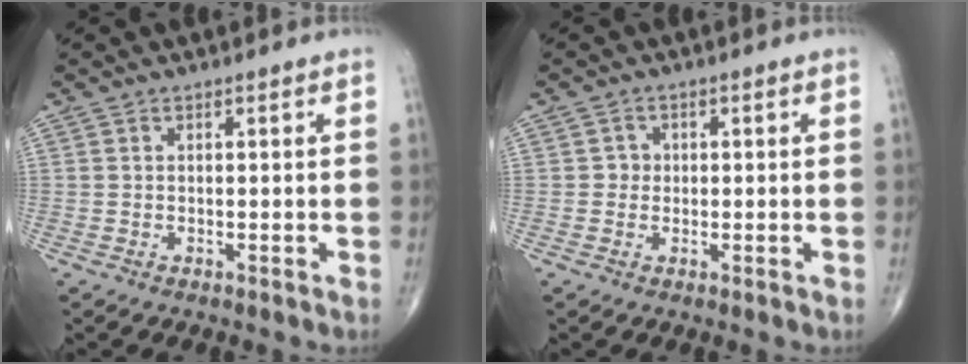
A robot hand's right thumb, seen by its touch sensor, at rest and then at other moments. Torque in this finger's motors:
{"motor_torque": [0.47, 0.28, 0.25, -0.09, -0.02]}